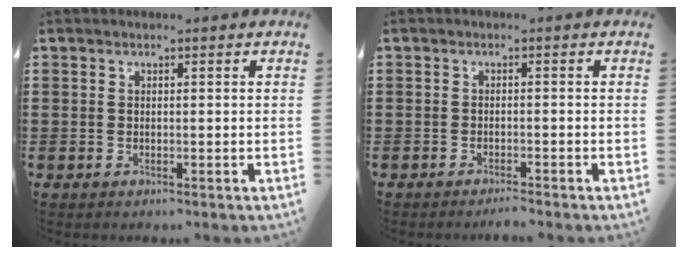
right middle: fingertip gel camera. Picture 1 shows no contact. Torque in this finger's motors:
{"motor_torque": [0.02, -0.02, 0.00, 0.01]}